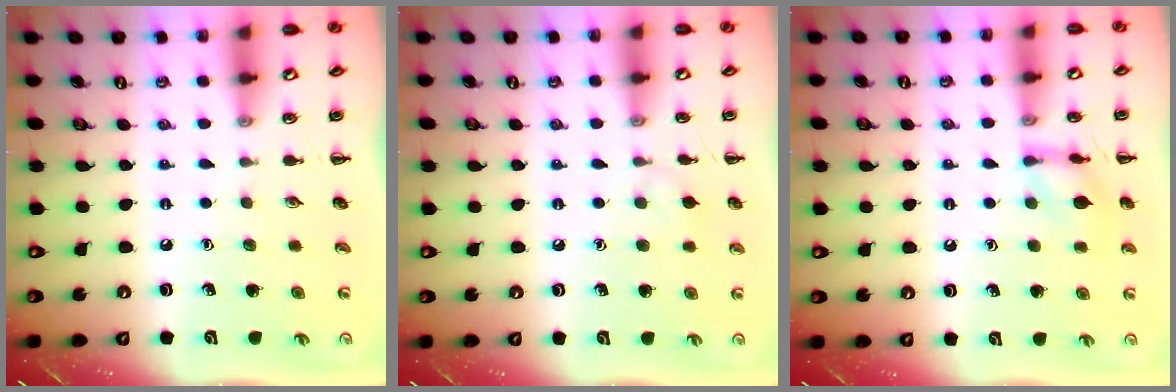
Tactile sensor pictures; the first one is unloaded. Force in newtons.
{"total": 5.3, "press": 5.0, "slide": 1.7}
{"total": 9.7, "press": 9.7, "slide": 0.6}